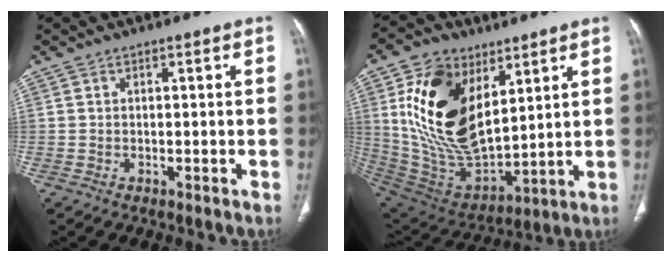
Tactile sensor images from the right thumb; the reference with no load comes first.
{"total": 22.7, "force": [7.6, 13.1, 17.0], "torque": [-0.301, -0.038, 0.155]}